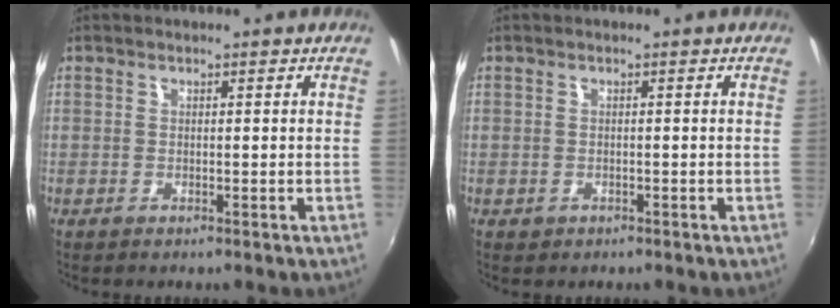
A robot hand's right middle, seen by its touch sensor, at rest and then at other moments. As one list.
[{"total": 1.1, "force": [-0.4, 0.9, 0.4], "torque": [-0.008, -0.001, -0.001]}]